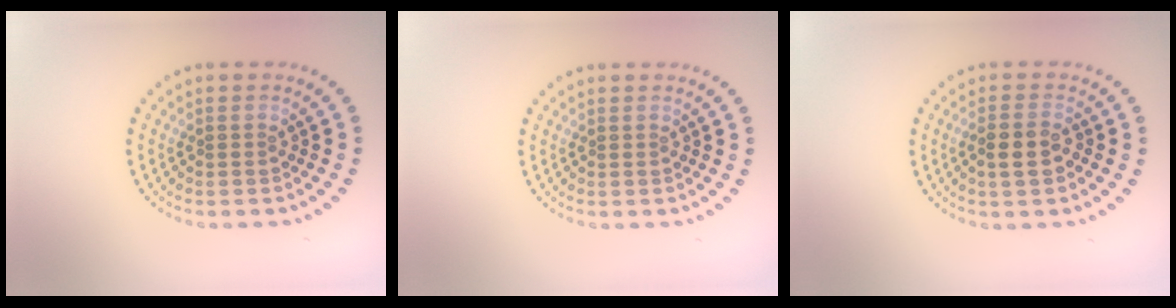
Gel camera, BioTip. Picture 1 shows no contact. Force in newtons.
{"total": 0.0}
{"total": 2.4, "press": 2.3, "slide": 0.6}